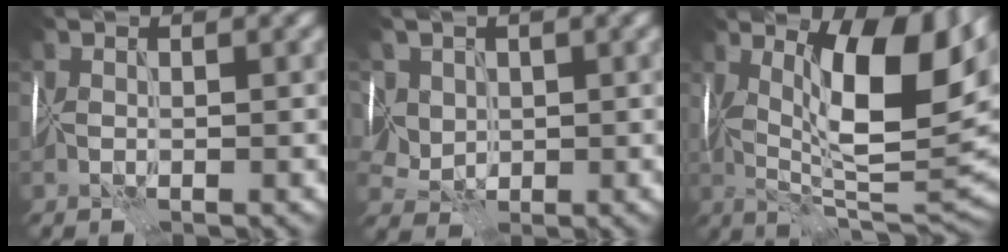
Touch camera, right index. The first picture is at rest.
{"total": 4.8, "force": [1.6, 4.0, 2.2], "torque": [-0.057, 0.018, 0.035]}
{"total": 12.8, "force": [3.4, 4.5, 11.5], "torque": [-0.179, 0.000, 0.056]}